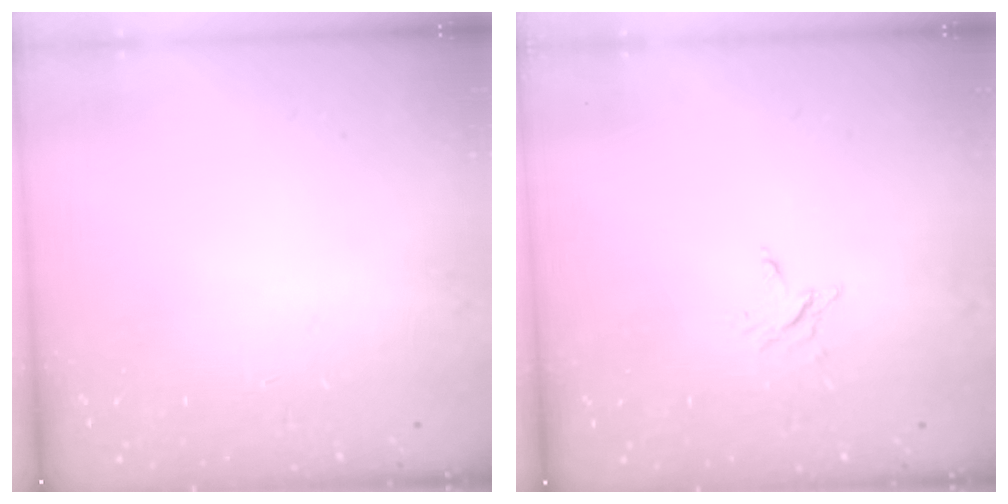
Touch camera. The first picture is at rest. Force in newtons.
{"total": 2.7, "press": 2.7, "slide": 0.3}